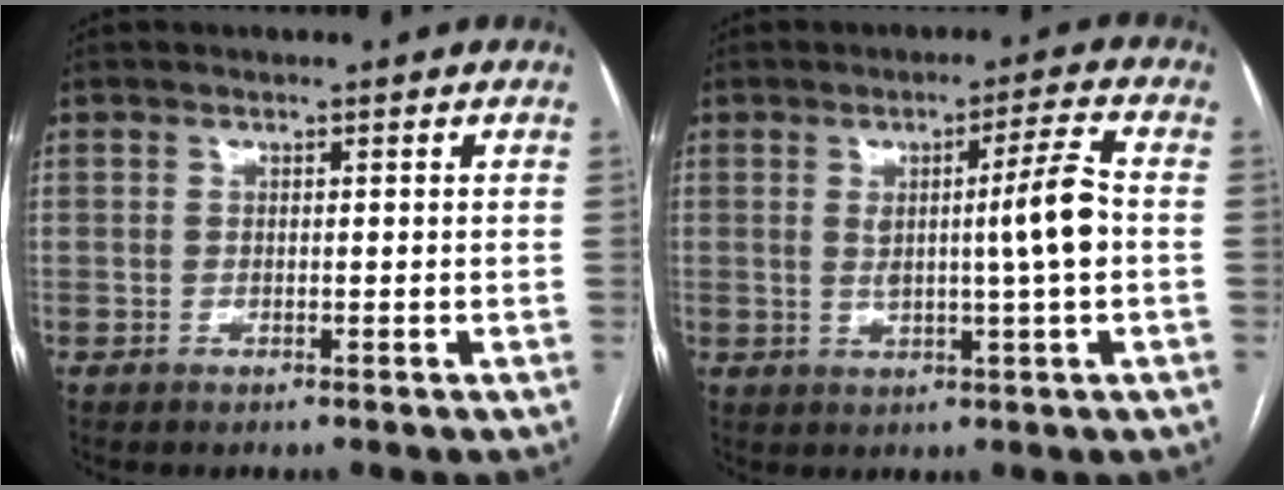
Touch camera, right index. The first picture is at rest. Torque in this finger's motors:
{"motor_torque": [0.24, -0.06, 0.18, 0.04]}